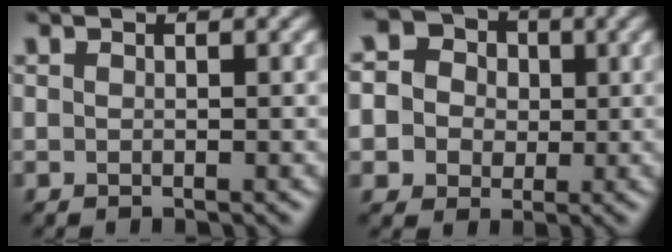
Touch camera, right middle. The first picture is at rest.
{"total": 8.0, "force": [-0.1, 7.6, 2.4], "torque": [-0.060, 0.025, -0.024]}